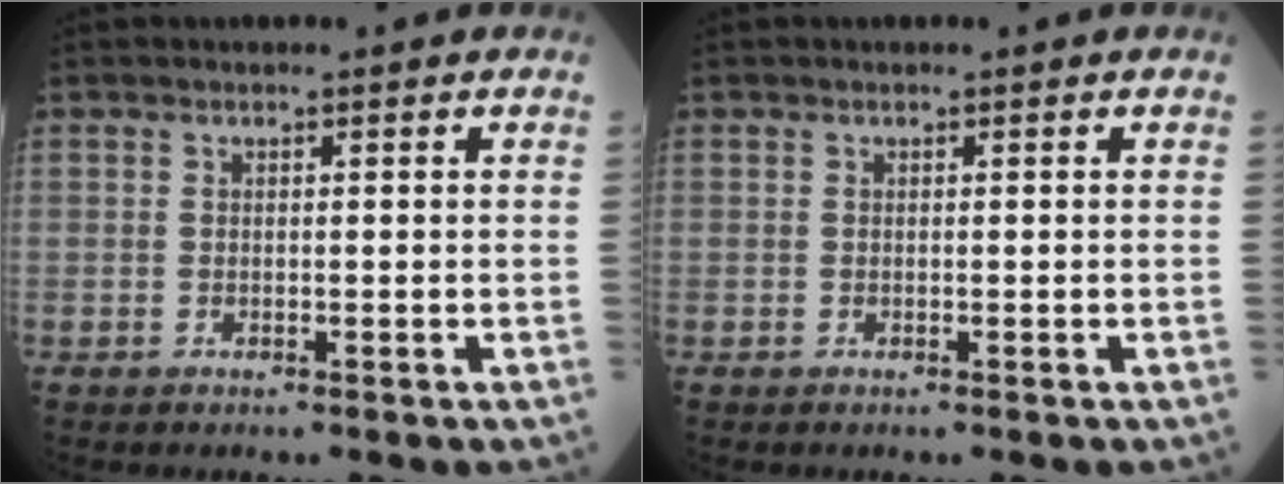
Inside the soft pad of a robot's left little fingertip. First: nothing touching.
{"total": 0.0}